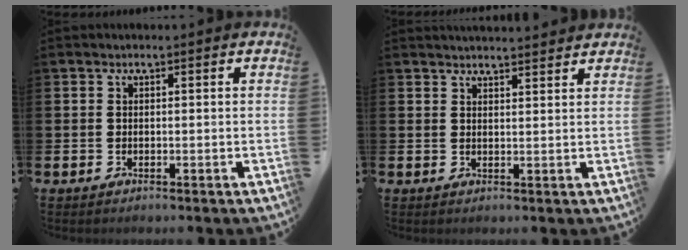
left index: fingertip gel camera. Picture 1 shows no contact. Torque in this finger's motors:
{"motor_torque": [0.90, -1.23, 0.02, 0.08]}